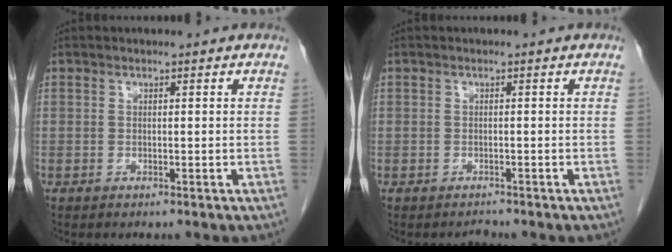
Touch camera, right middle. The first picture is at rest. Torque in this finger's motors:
{"motor_torque": [-1.02, 0.11, -0.35, -0.08]}